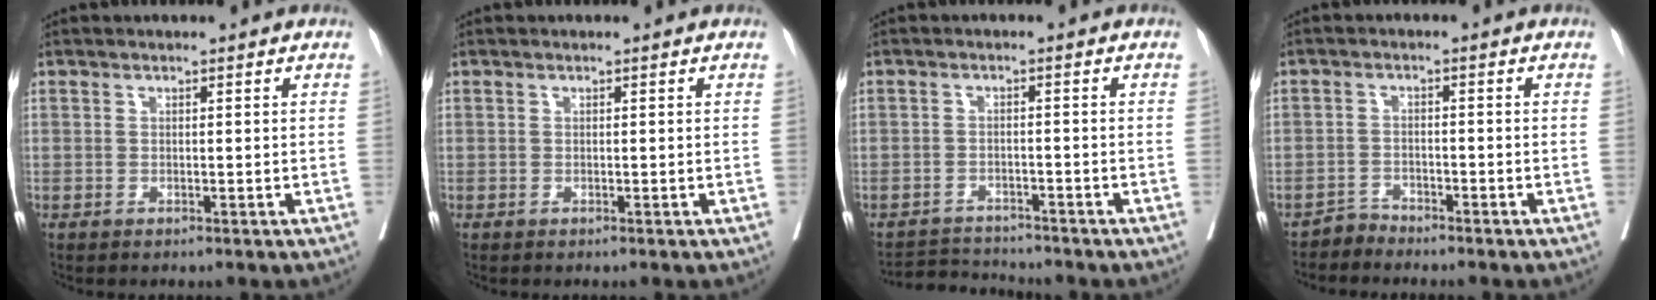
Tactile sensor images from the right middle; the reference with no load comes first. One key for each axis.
{"total": 0.0}
{"total": 4.4, "fx": -4.3, "fy": -0.2, "fz": -0.9, "tx": 0.015, "ty": -0.006, "tz": -0.073}
{"total": 2.0, "fx": -1.7, "fy": 0.1, "fz": -0.9, "tx": 0.028, "ty": -0.006, "tz": -0.032}